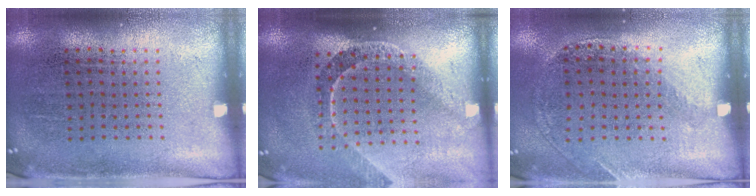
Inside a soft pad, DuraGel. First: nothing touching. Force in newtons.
{"total": 2.1, "press": 1.5, "slide": 1.5}
{"total": 1.2, "press": 1.1, "slide": 0.5}